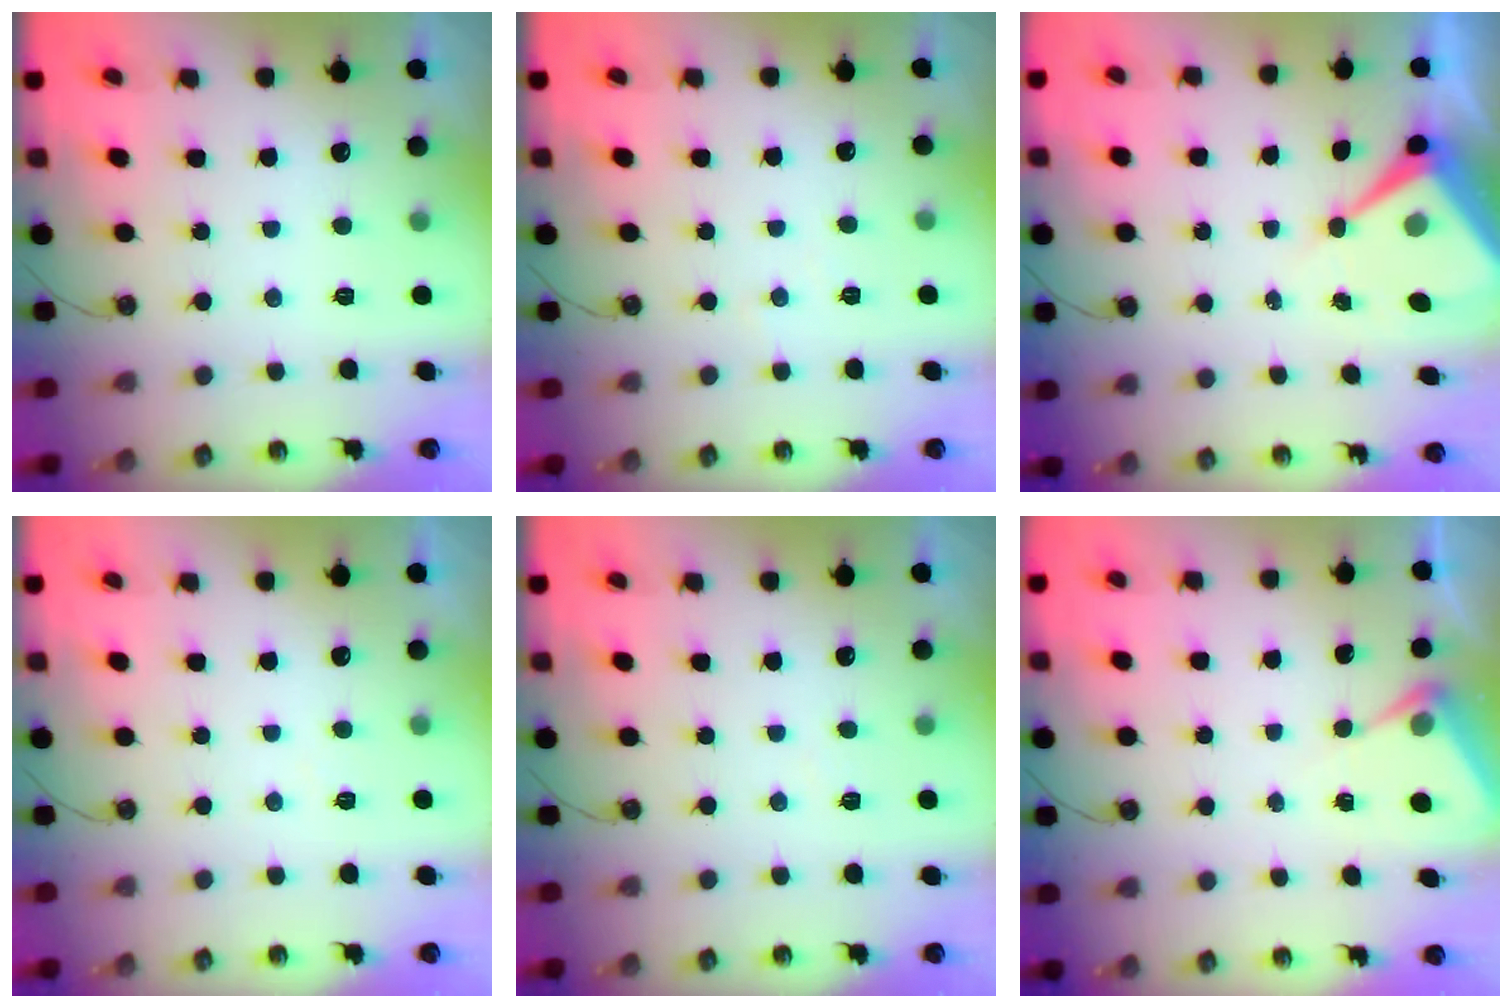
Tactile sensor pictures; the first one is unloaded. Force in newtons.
{"total": 2.9, "press": 2.8, "slide": 0.7}
{"total": 9.0, "press": 8.9, "slide": 0.8}
{"total": 3.1, "press": 3.1, "slide": 0.6}
{"total": 3.9, "press": 3.8, "slide": 0.6}
{"total": 5.3, "press": 5.3, "slide": 0.3}